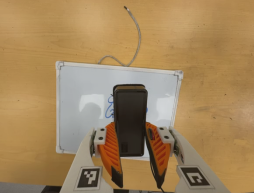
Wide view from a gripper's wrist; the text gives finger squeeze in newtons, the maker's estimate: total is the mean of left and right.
{"total": 7.6, "left": 6.0, "right": 9.2}